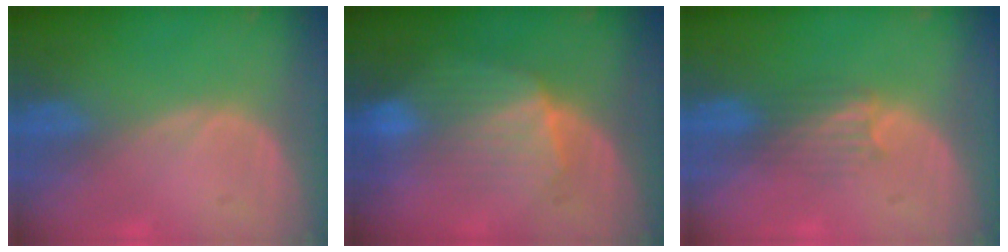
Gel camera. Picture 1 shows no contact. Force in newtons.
{"total": 7.4, "press": 7.4, "slide": 0.3}
{"total": 3.2, "press": 3.1, "slide": 1.0}